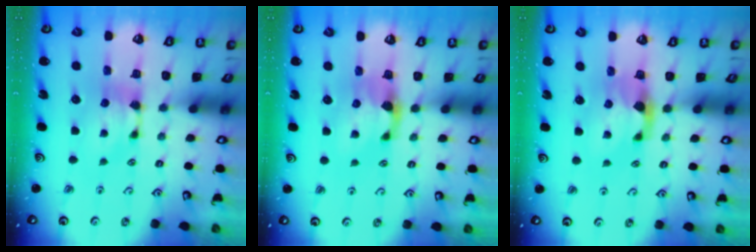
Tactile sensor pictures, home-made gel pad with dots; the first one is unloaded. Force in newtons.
{"total": 1.7, "press": 1.3, "slide": 1.1}
{"total": 2.0, "press": 1.6, "slide": 1.2}